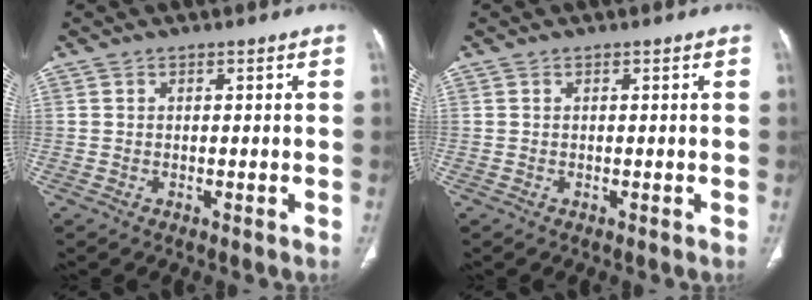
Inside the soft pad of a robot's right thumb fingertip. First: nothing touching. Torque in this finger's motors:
{"motor_torque": [0.04, -0.04, 0.18, 0.18, 0.02]}